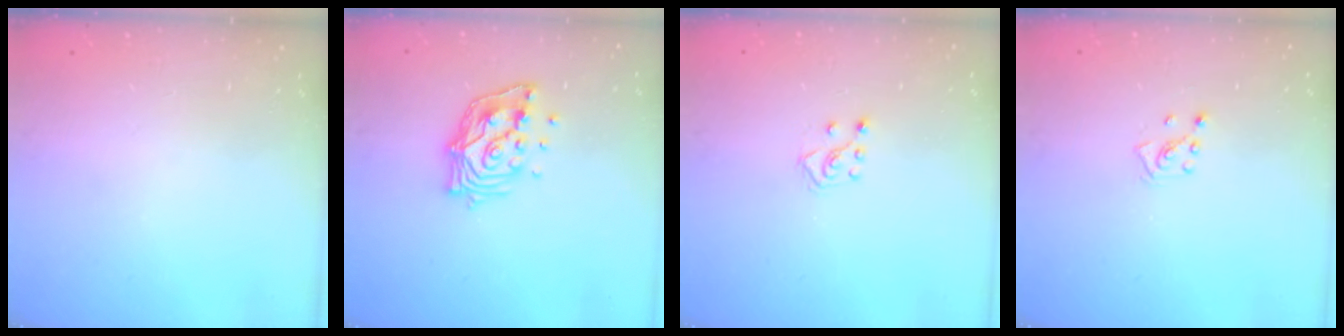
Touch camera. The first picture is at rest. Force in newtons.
{"total": 12.4, "press": 12.4, "slide": 1.2}
{"total": 4.9, "press": 4.8, "slide": 0.8}
{"total": 2.8, "press": 2.8, "slide": 0.2}